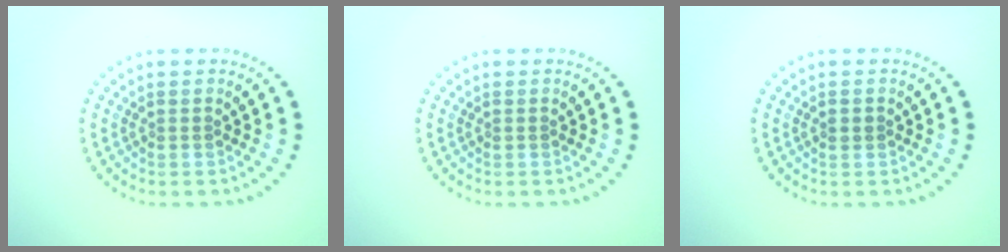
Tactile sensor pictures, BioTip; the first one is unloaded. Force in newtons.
{"total": 0.0}
{"total": 1.1, "press": 1.0, "slide": 0.2}